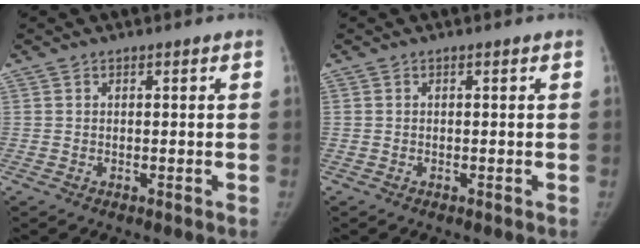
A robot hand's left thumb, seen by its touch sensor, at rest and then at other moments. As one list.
[{"total": 0.0}]